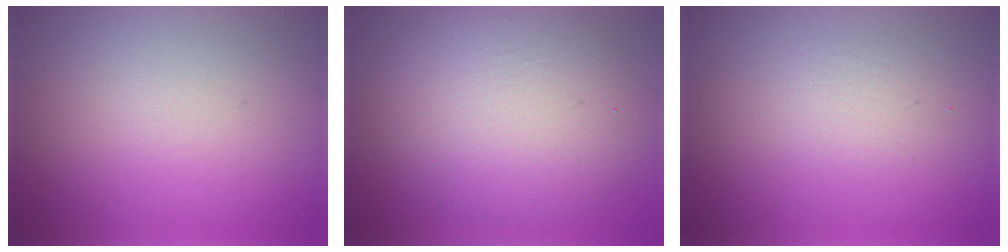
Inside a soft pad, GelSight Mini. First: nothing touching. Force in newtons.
{"total": 8.4, "press": 8.4, "slide": 0.5}
{"total": 1.4, "press": 1.4, "slide": 0.1}